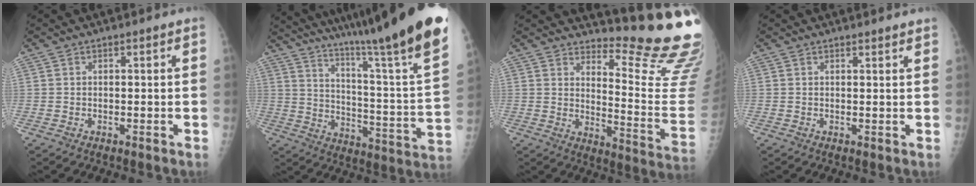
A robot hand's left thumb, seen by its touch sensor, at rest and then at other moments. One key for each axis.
{"total": 33.8, "fx": 26.0, "fy": 1.9, "fz": 21.5, "tx": -0.285, "ty": -0.139, "tz": 0.360}
{"total": 18.3, "fx": 16.6, "fy": 1.7, "fz": 7.5, "tx": -0.071, "ty": -0.212, "tz": 0.203}
{"total": 1.7, "fx": 1.6, "fy": 0.1, "fz": 0.4, "tx": -0.003, "ty": -0.007, "tz": 0.018}